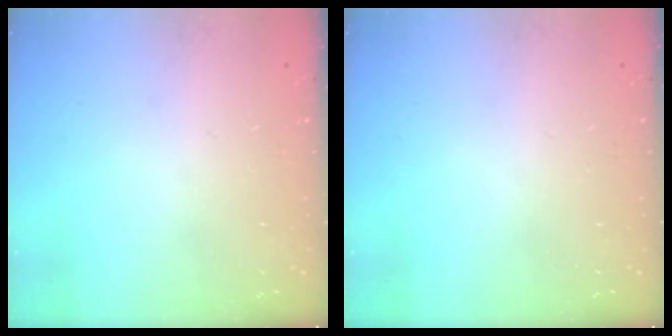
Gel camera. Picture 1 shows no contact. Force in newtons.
{"total": 0.0}